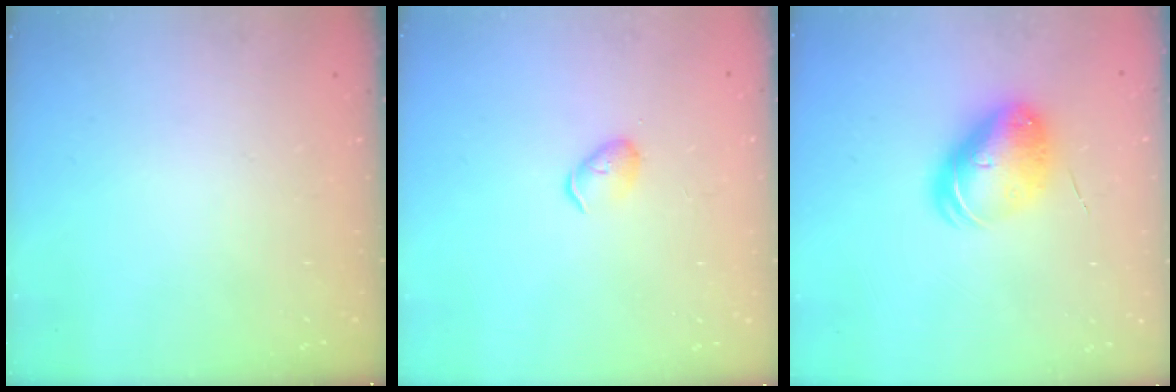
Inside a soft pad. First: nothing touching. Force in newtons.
{"total": 3.7, "press": 3.6, "slide": 0.7}
{"total": 9.3, "press": 9.1, "slide": 1.8}